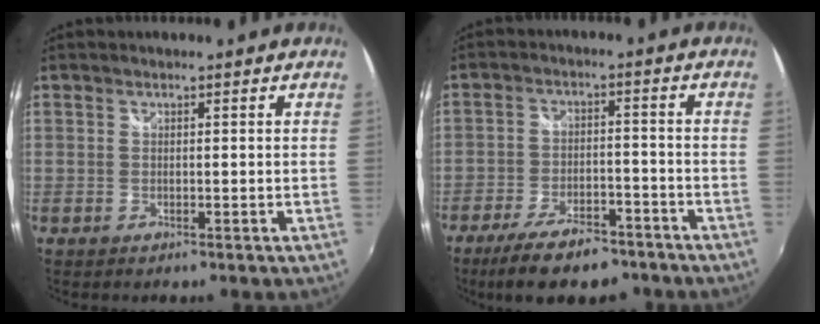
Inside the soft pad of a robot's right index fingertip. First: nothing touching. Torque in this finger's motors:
{"motor_torque": [0.91, -0.75, 0.43, 0.04]}